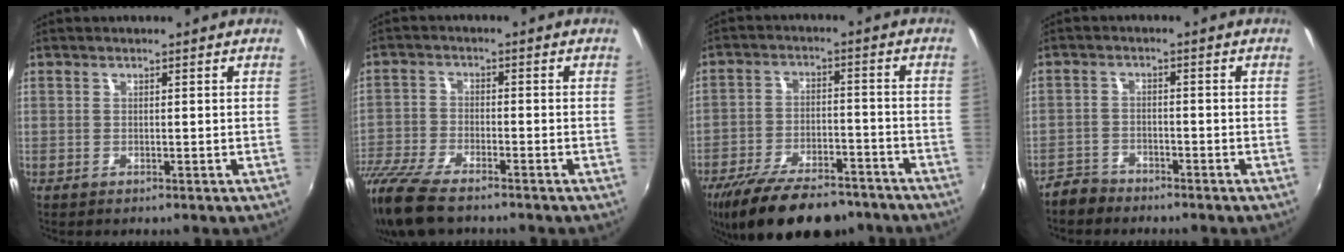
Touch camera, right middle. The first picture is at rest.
{"total": 13.6, "force": [-10.9, 3.8, 7.2], "torque": [-0.181, -0.040, -0.210]}
{"total": 19.9, "force": [-15.6, 7.3, 9.9], "torque": [-0.200, -0.023, -0.236]}
{"total": 4.3, "force": [-3.7, 2.0, 0.5], "torque": [-0.025, 0.004, -0.073]}